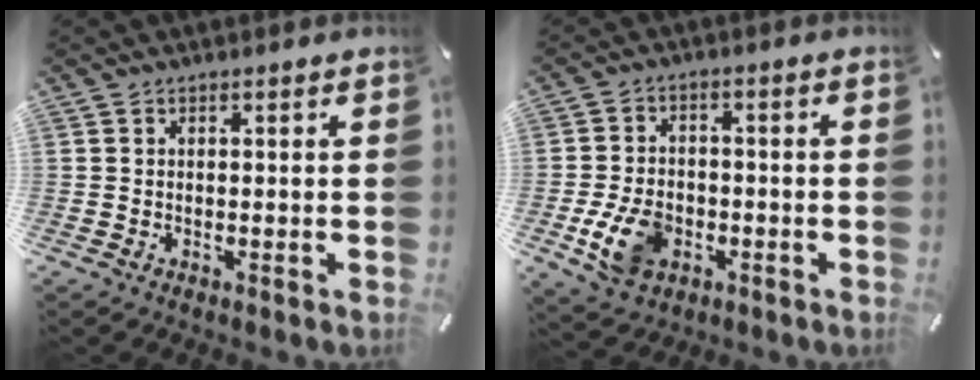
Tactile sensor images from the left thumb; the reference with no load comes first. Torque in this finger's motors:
{"motor_torque": [1.29, 1.43, 0.88, 0.58, 0.36]}